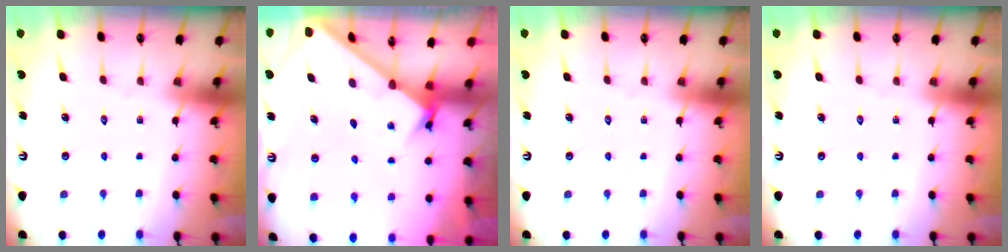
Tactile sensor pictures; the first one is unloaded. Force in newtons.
{"total": 1.8, "press": 1.8, "slide": 0.2}
{"total": 0.0}
{"total": 0.0}